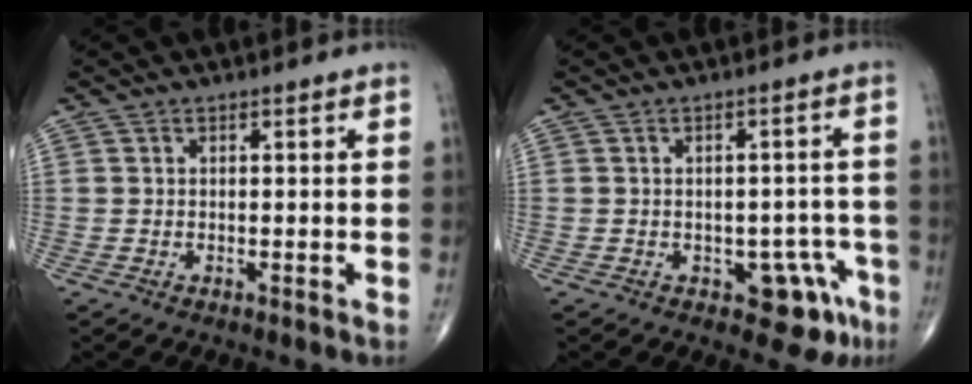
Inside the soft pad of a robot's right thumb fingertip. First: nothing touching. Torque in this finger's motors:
{"motor_torque": [2.46, 2.07, 0.24, -0.46, 0.00]}